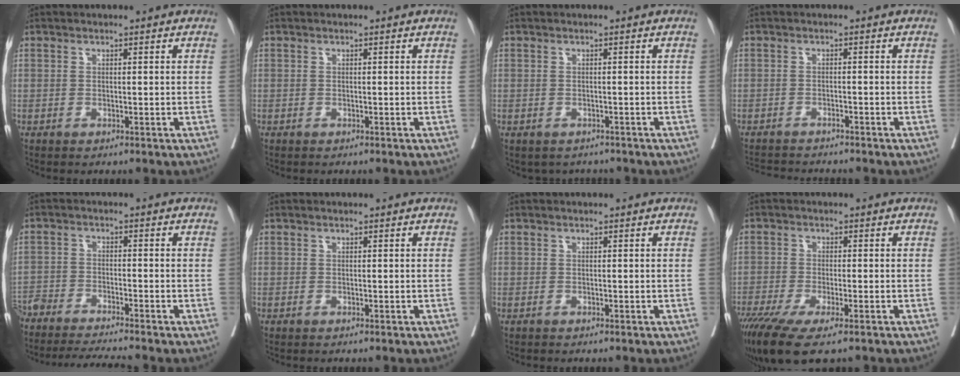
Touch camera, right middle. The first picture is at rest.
{"total": 0.0}
{"total": 2.9, "force": [-2.5, 1.5, 0.4], "torque": [0.000, 0.006, -0.030]}
{"total": 6.2, "force": [-5.9, 0.6, 1.7], "torque": [-0.018, -0.005, -0.090]}
{"total": 11.6, "force": [-10.8, -0.2, 4.2], "torque": [-0.060, -0.007, -0.176]}
{"total": 0.0}
{"total": 0.0}
{"total": 9.7, "force": [-6.7, 2.0, 6.7], "torque": [-0.111, -0.022, -0.112]}